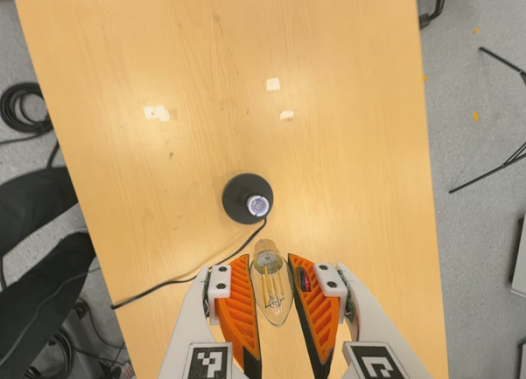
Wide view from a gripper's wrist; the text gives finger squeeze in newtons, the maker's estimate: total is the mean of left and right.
{"total": 9.7, "left": 9.4, "right": 9.9}